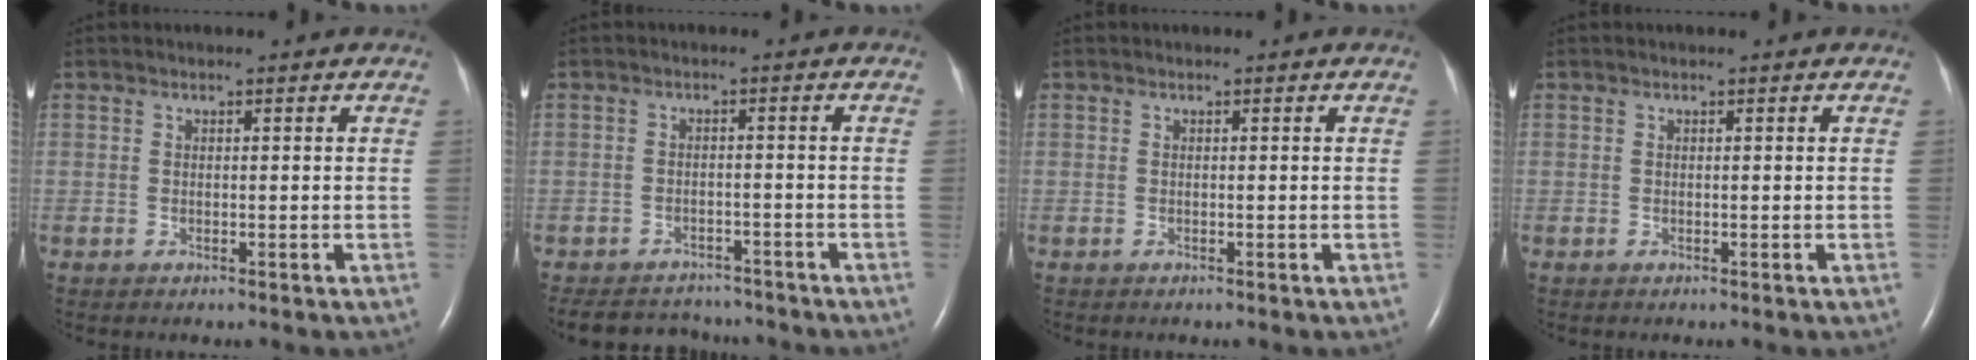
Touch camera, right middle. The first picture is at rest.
{"total": 9.4, "force": [-8.6, 3.3, 1.8], "torque": [-0.036, 0.006, -0.114]}
{"total": 0.0}
{"total": 0.0}